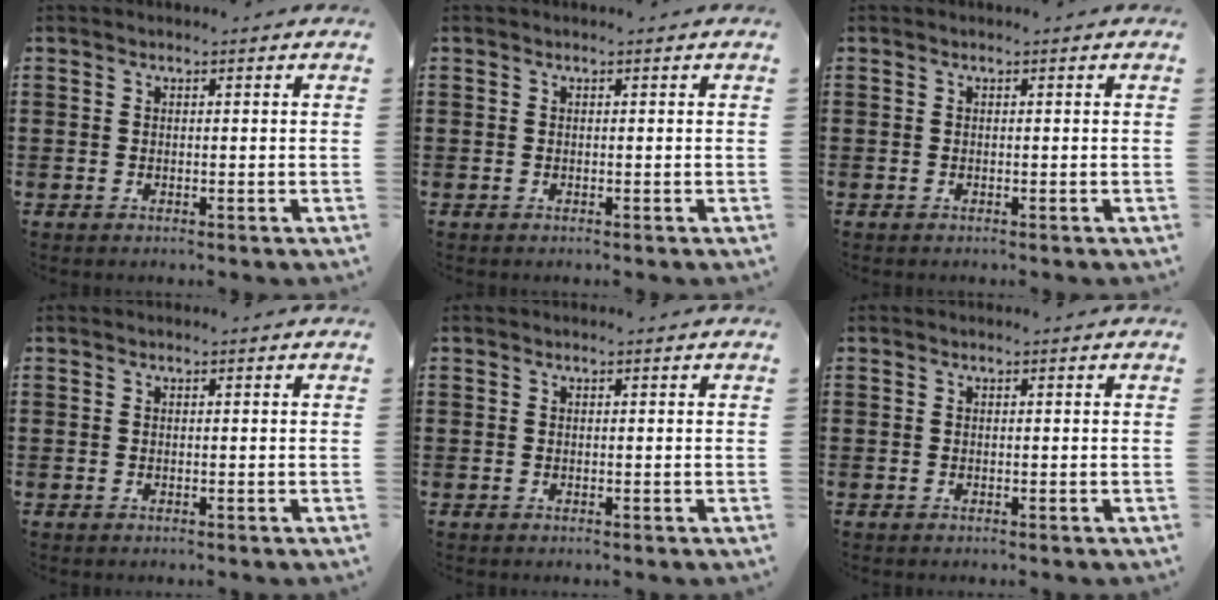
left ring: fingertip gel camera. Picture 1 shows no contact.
{"total": 0.0}
{"total": 0.0}
{"total": 0.0}
{"total": 0.0}
{"total": 0.0}